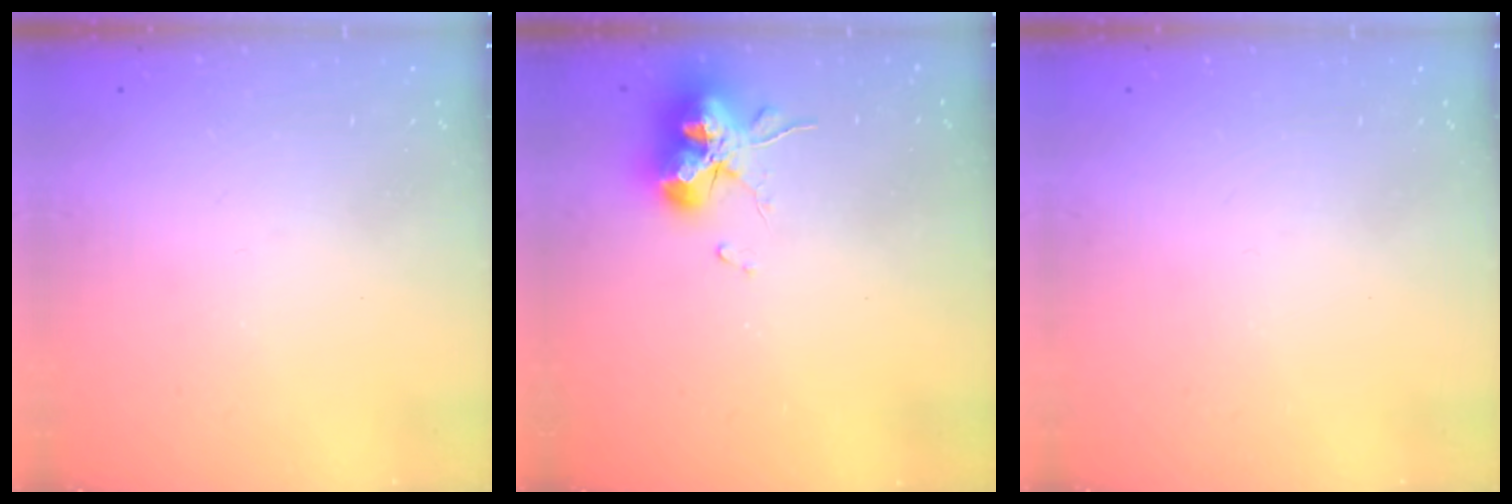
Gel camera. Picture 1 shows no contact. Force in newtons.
{"total": 15.1, "press": 15.0, "slide": 1.0}
{"total": 0.0}